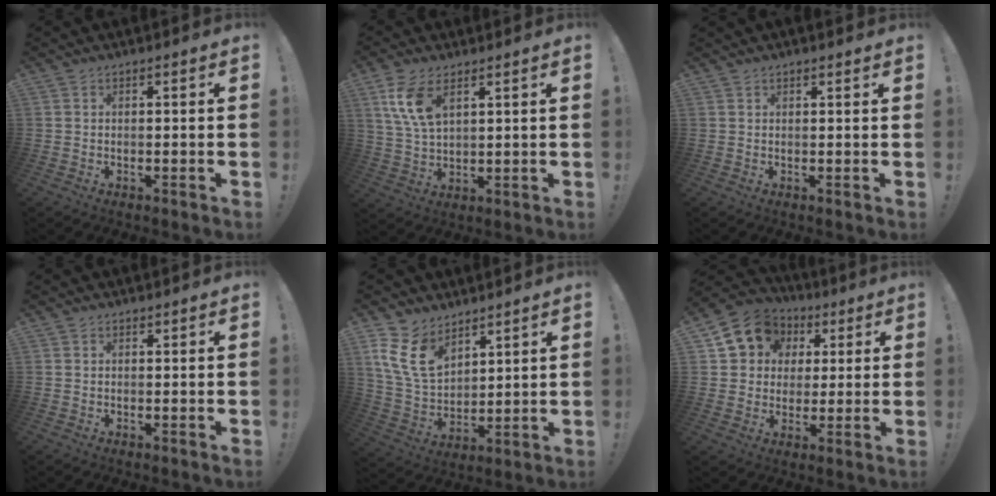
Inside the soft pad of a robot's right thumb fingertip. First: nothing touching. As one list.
[{"total": 9.7, "force": [5.1, 4.8, 6.7], "torque": [-0.139, -0.017, 0.094]}, {"total": 0.7, "force": [0.6, 0.0, 0.3], "torque": [0.003, -0.004, 0.010]}, {"total": 0.8, "force": [0.6, 0.4, 0.1], "torque": [0.000, -0.002, 0.012]}, {"total": 13.7, "force": [8.0, 8.2, 7.5], "torque": [-0.162, -0.044, 0.161]}, {"total": 13.1, "force": [5.4, 10.9, 4.8], "torque": [-0.069, -0.025, 0.111]}]